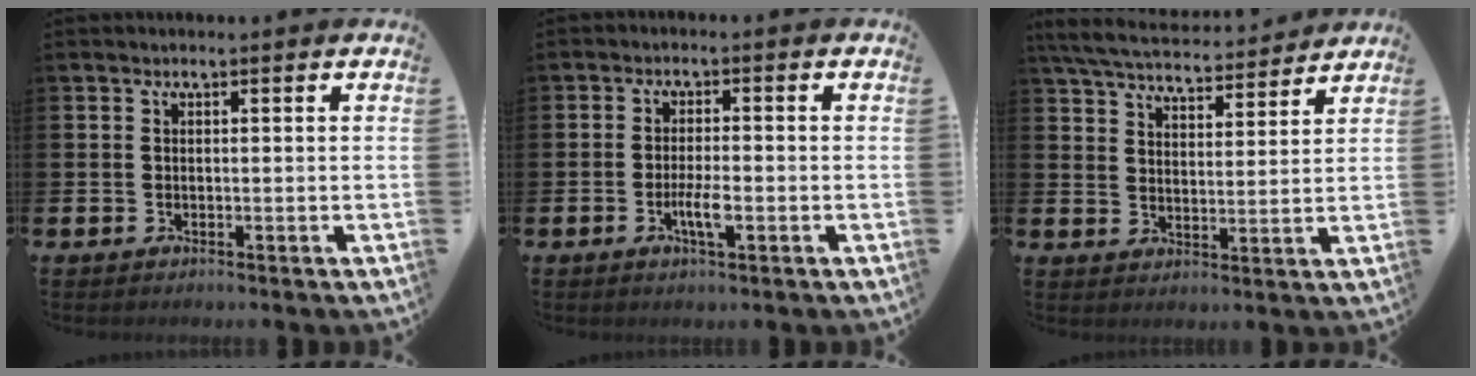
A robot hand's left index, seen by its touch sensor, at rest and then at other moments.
{"total": 3.2, "force": [-1.0, 0.8, 2.9], "torque": [-0.050, 0.003, -0.017]}
{"total": 6.2, "force": [5.9, 1.0, 1.4], "torque": [-0.051, -0.038, 0.104]}